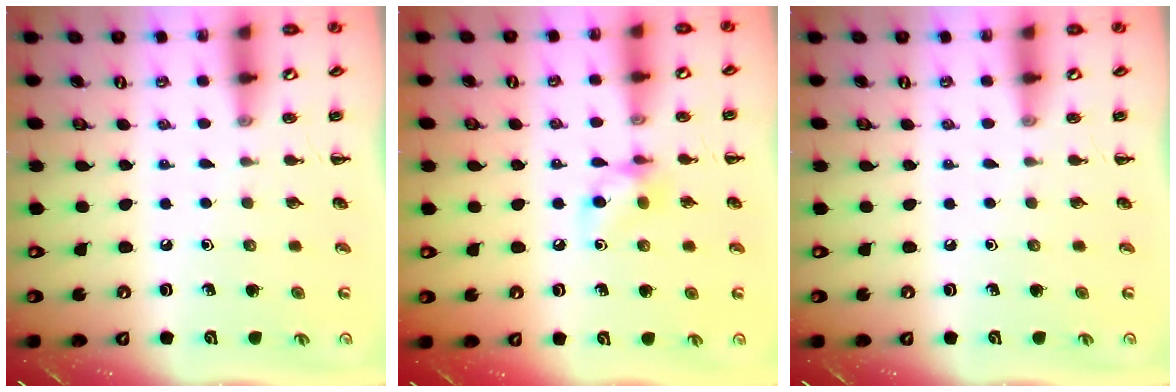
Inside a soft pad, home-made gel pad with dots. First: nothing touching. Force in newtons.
{"total": 7.5, "press": 7.4, "slide": 0.5}
{"total": 0.0}